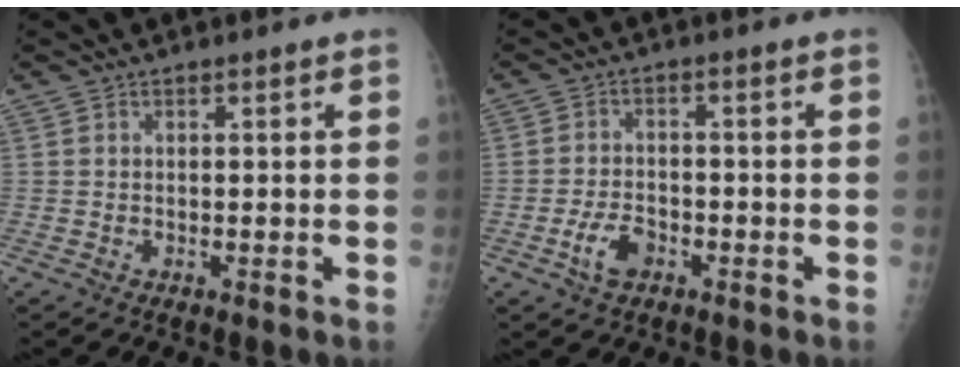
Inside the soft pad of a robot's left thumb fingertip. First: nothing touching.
{"total": 5.2, "force": [-2.6, 3.1, 3.2], "torque": [-0.056, 0.018, -0.046]}